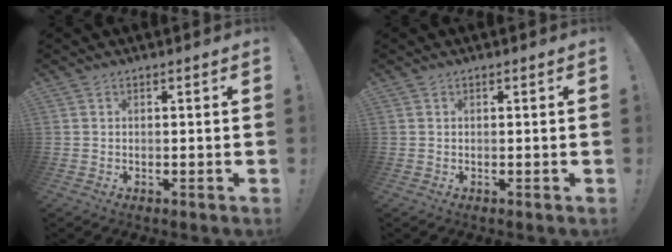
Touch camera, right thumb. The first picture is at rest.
{"total": 0.0}